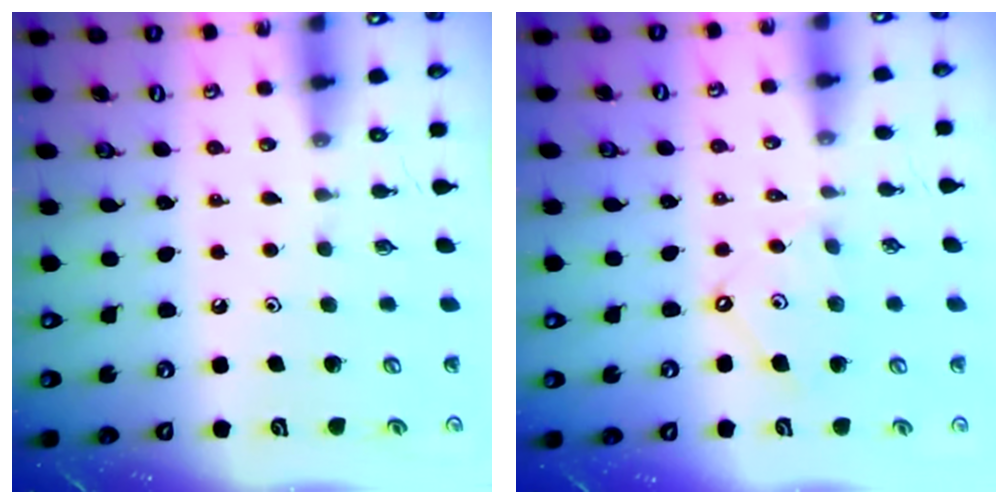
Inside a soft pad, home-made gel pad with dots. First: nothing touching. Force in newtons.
{"total": 6.6, "press": 6.6, "slide": 0.7}